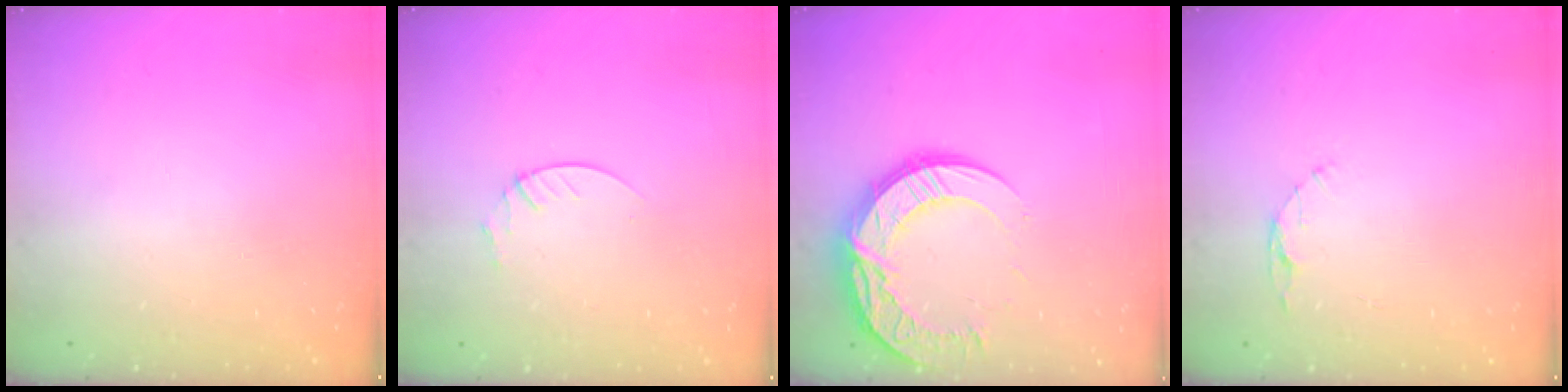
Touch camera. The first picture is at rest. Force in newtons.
{"total": 2.1, "press": 2.1, "slide": 0.2}
{"total": 17.2, "press": 17.2, "slide": 0.7}
{"total": 4.3, "press": 4.3, "slide": 0.5}